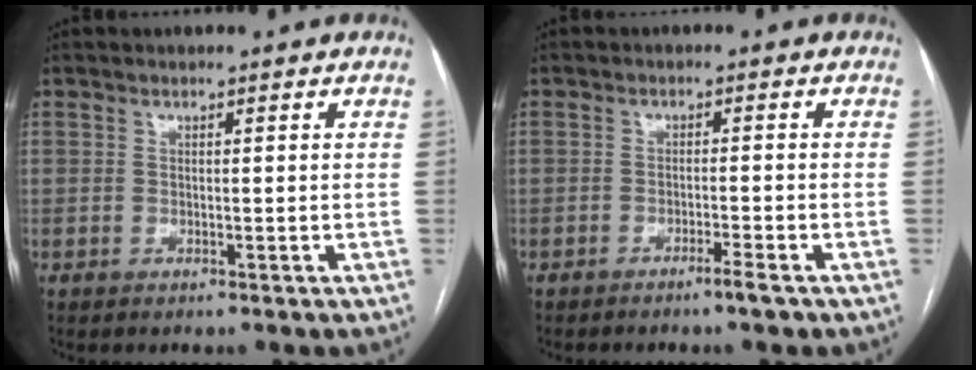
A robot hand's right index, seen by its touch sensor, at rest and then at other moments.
{"total": 2.4, "force": [-1.8, -0.3, 1.5], "torque": [-0.027, -0.002, -0.031]}